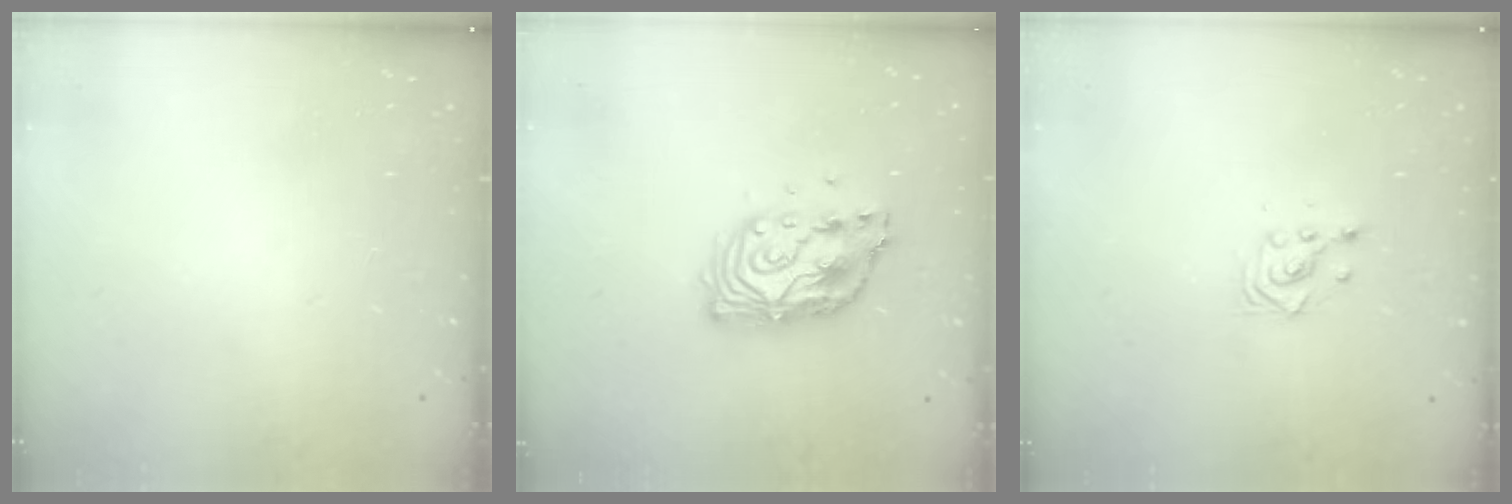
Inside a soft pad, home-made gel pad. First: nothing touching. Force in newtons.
{"total": 11.8, "press": 11.7, "slide": 1.0}
{"total": 2.9, "press": 2.9, "slide": 0.1}